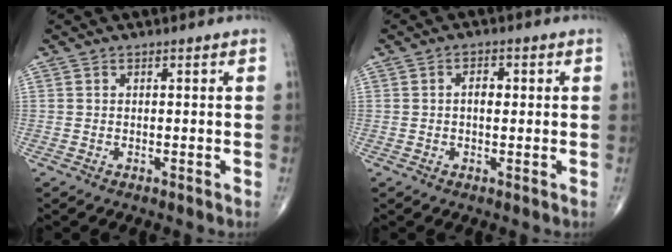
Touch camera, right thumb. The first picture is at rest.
{"total": 2.9, "force": [0.3, 1.6, 2.4], "torque": [-0.033, 0.005, 0.002]}